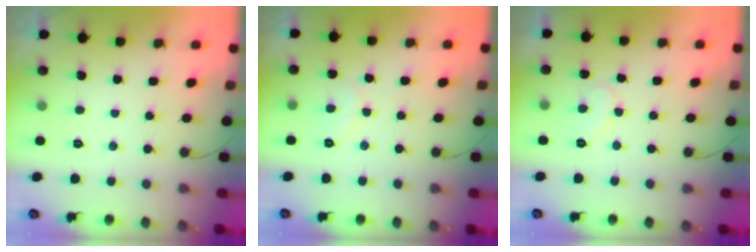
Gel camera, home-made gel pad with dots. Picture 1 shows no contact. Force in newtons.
{"total": 6.5, "press": 6.4, "slide": 0.6}
{"total": 7.9, "press": 7.9, "slide": 0.5}